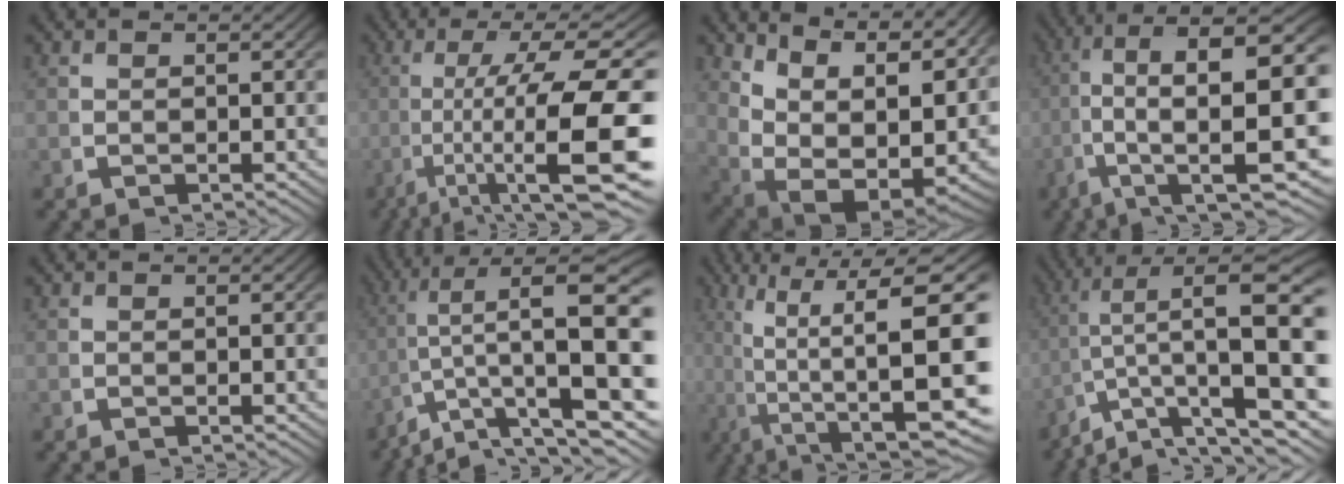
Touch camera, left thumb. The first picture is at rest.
{"total": 14.7, "force": [-0.4, 6.2, 13.3], "torque": [-0.227, -0.030, 0.020]}
{"total": 17.4, "force": [-0.3, 12.4, 12.3], "torque": [-0.248, -0.063, 0.019]}
{"total": 16.7, "force": [0.7, 9.1, 13.9], "torque": [-0.254, -0.042, 0.033]}
{"total": 0.0}
{"total": 14.1, "force": [1.9, 6.3, 12.5], "torque": [-0.182, -0.004, 0.038]}
{"total": 16.1, "force": [-1.4, 8.5, 13.6], "torque": [-0.245, -0.067, 0.018]}
{"total": 12.8, "force": [1.6, 5.5, 11.5], "torque": [-0.166, -0.003, 0.034]}